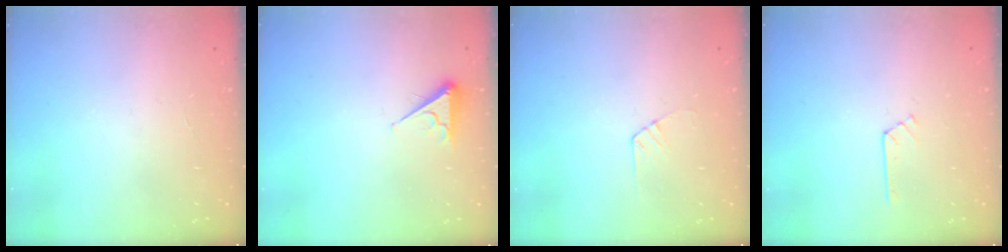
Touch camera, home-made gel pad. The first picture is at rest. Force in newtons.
{"total": 3.7, "press": 3.6, "slide": 0.6}
{"total": 5.6, "press": 5.6, "slide": 0.5}
{"total": 2.8, "press": 2.8, "slide": 0.4}